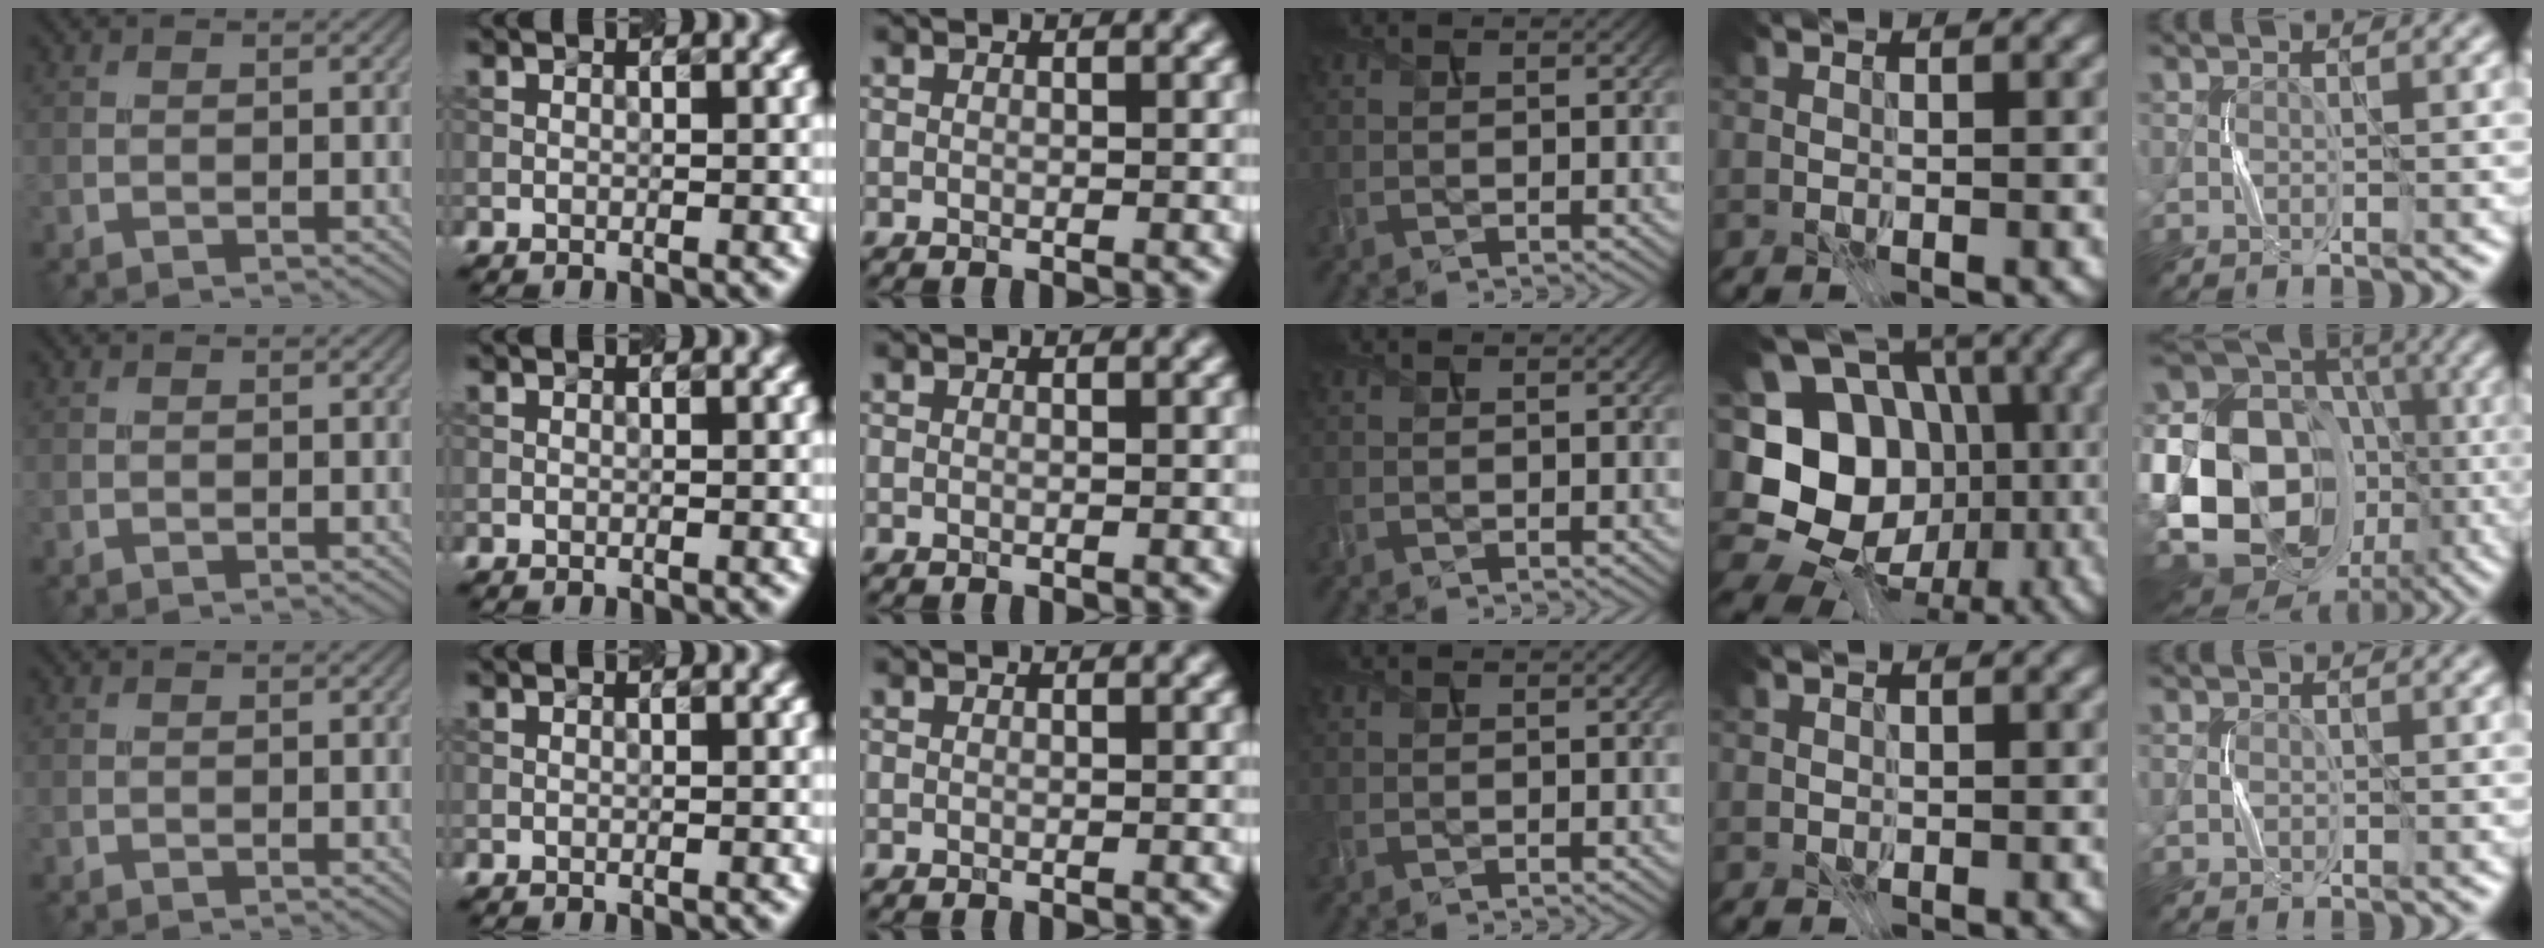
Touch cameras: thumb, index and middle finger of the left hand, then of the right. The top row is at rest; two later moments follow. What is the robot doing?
{"motion": "press", "object": "stapler"}